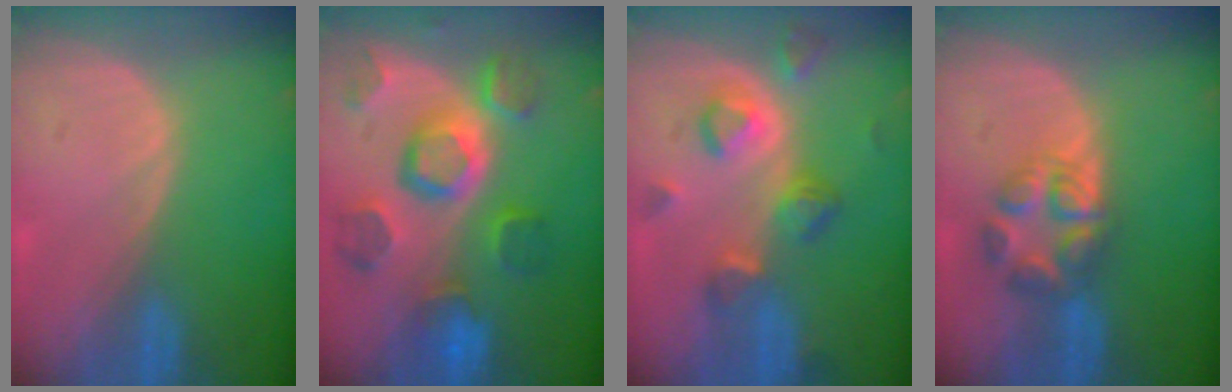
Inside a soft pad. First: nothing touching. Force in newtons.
{"total": 11.4, "press": 10.0, "slide": 5.7}
{"total": 7.1, "press": 6.8, "slide": 2.0}
{"total": 5.8, "press": 5.8, "slide": 0.1}